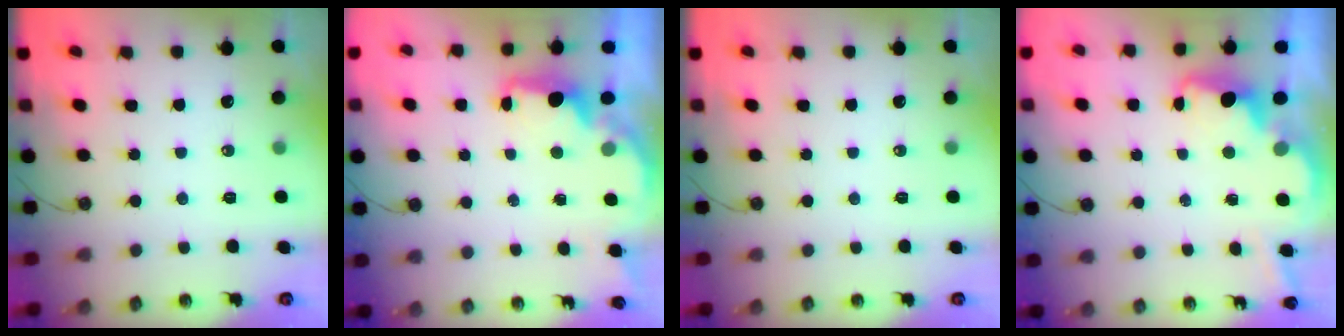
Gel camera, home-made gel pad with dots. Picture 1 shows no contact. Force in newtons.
{"total": 2.5, "press": 2.3, "slide": 0.8}
{"total": 0.0}
{"total": 3.6, "press": 3.6, "slide": 0.7}